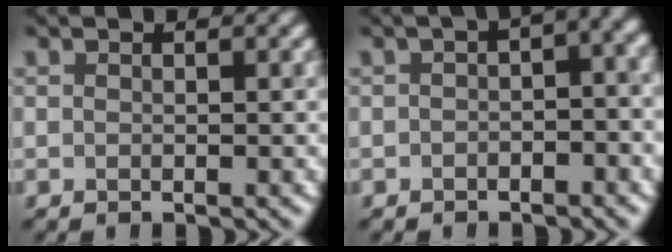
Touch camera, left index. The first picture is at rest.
{"total": 5.8, "force": [-0.1, 2.9, 5.0], "torque": [-0.033, 0.018, -0.003]}